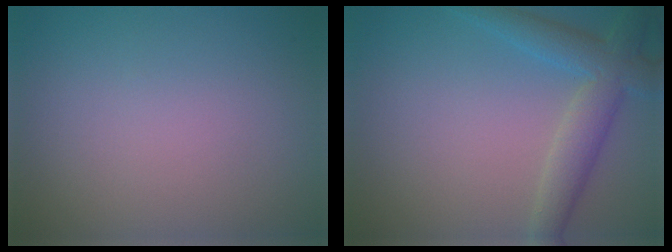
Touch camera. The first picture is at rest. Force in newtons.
{"total": 4.3, "press": 4.3, "slide": 0.0}